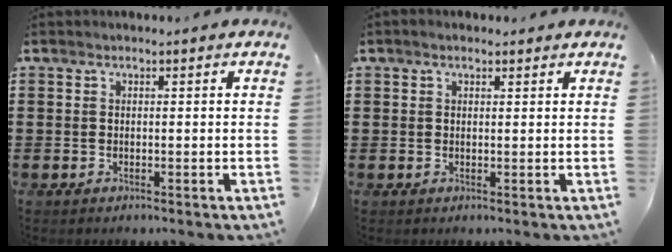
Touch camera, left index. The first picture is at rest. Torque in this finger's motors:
{"motor_torque": [2.15, 0.00, 0.20, 0.05]}